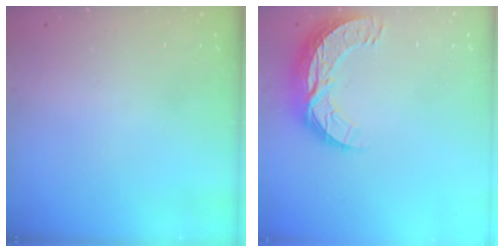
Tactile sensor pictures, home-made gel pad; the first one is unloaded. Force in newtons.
{"total": 10.7, "press": 10.7, "slide": 0.7}